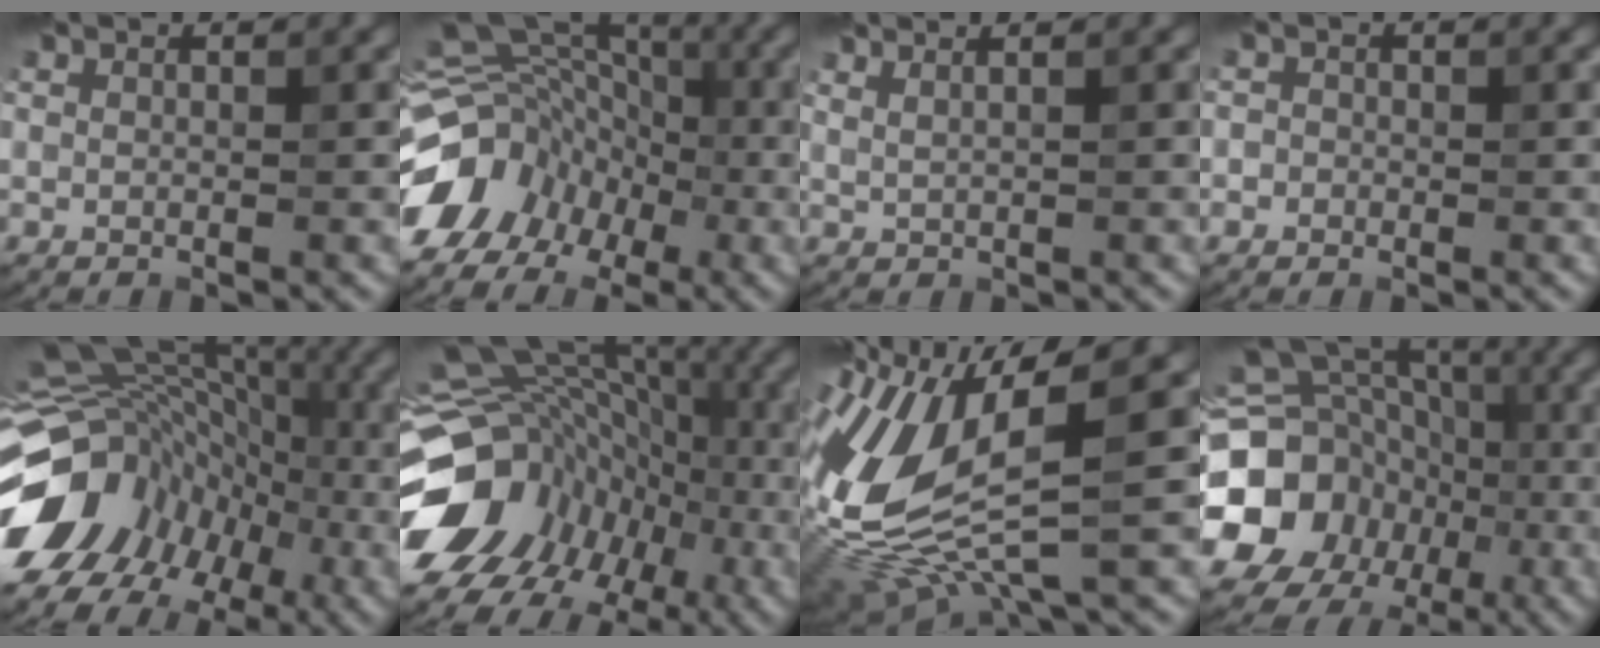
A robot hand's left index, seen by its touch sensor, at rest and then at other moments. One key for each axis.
{"total": 15.2, "fx": -6.0, "fy": 12.7, "fz": 6.0, "tx": -0.127, "ty": 0.003, "tz": -0.119}
{"total": 2.2, "fx": 1.7, "fy": 0.7, "fz": 1.3, "tx": -0.010, "ty": 0.011, "tz": 0.012}
{"total": 1.0, "fx": -0.4, "fy": 0.9, "fz": 0.1, "tx": 0.011, "ty": 0.001, "tz": -0.018}
{"total": 14.4, "fx": -5.1, "fy": 11.1, "fz": 7.6, "tx": -0.156, "ty": 0.020, "tz": -0.078}
{"total": 14.8, "fx": -3.6, "fy": 11.6, "fz": 8.4, "tx": -0.158, "ty": 0.017, "tz": -0.036}
{"total": 11.9, "fx": -0.2, "fy": 4.0, "fz": 11.2, "tx": -0.241, "ty": -0.007, "tz": 0.000}
{"total": 23.3, "fx": -4.8, "fy": 21.1, "fz": 8.7, "tx": -0.172, "ty": -0.006, "tz": -0.122}